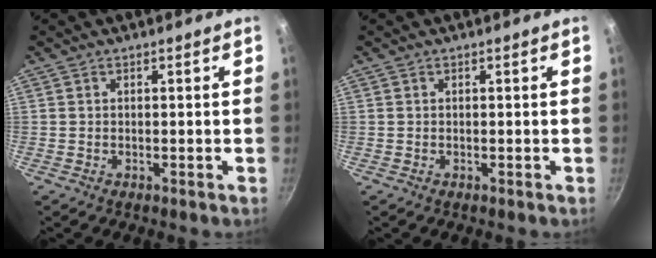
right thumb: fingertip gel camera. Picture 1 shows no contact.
{"total": 0.0}